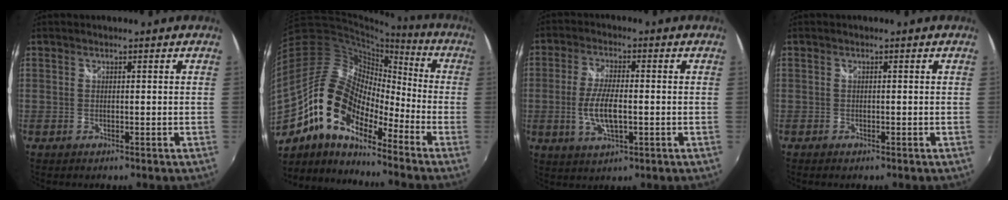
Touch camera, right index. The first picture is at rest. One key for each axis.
{"total": 15.9, "fx": -10.1, "fy": 7.4, "fz": 9.8, "tx": -0.168, "ty": 0.002, "tz": -0.205}
{"total": 7.7, "fx": -1.3, "fy": 2.7, "fz": 7.1, "tx": -0.146, "ty": -0.004, "tz": -0.024}
{"total": 0.7, "fx": -0.6, "fy": 0.3, "fz": 0.3, "tx": -0.007, "ty": -0.005, "tz": -0.012}